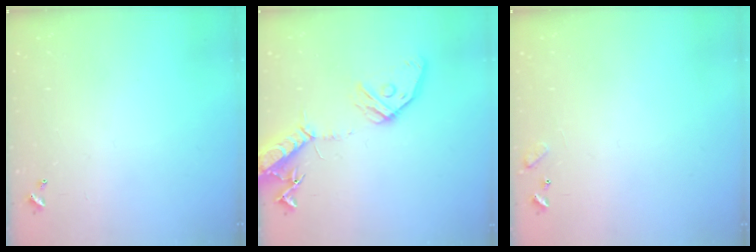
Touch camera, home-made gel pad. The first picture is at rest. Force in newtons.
{"total": 16.6, "press": 16.2, "slide": 3.2}
{"total": 6.4, "press": 6.4, "slide": 0.5}